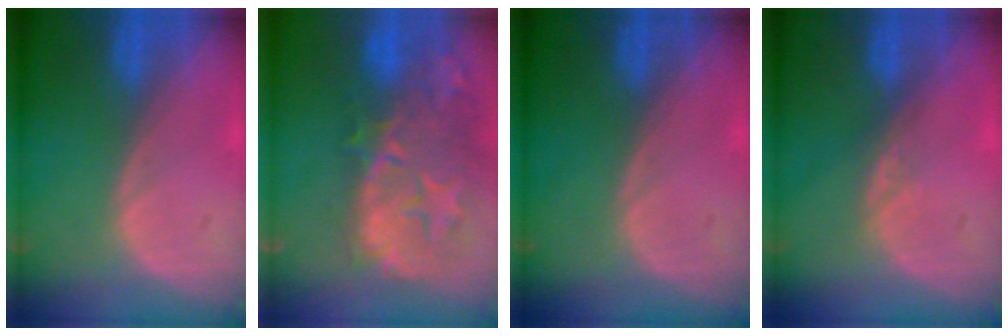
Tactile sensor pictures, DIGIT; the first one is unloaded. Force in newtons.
{"total": 14.5, "press": 11.8, "slide": 8.5}
{"total": 0.0}
{"total": 2.0, "press": 1.5, "slide": 1.3}